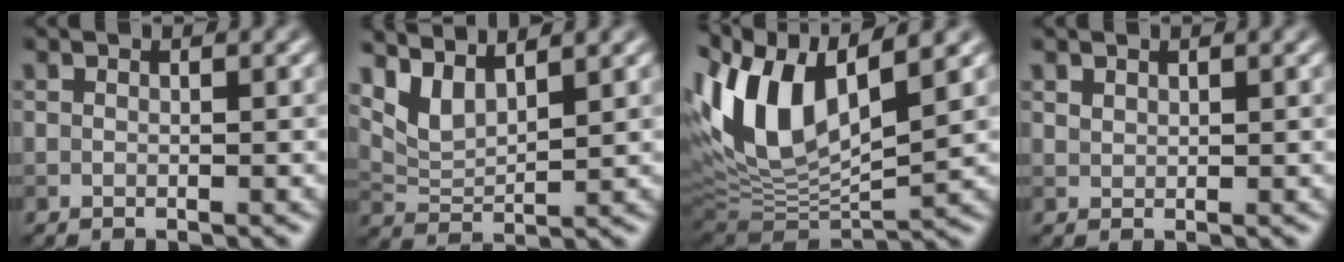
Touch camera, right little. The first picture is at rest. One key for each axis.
{"total": 3.5, "fx": 2.8, "fy": 1.0, "fz": 1.8, "tx": -0.045, "ty": -0.005, "tz": 0.063}
{"total": 10.8, "fx": 3.9, "fy": 4.5, "fz": 9.0, "tx": -0.185, "ty": 0.007, "tz": 0.074}
{"total": 0.8, "fx": 0.6, "fy": 0.4, "fz": 0.1, "tx": -0.003, "ty": 0.000, "tz": 0.014}